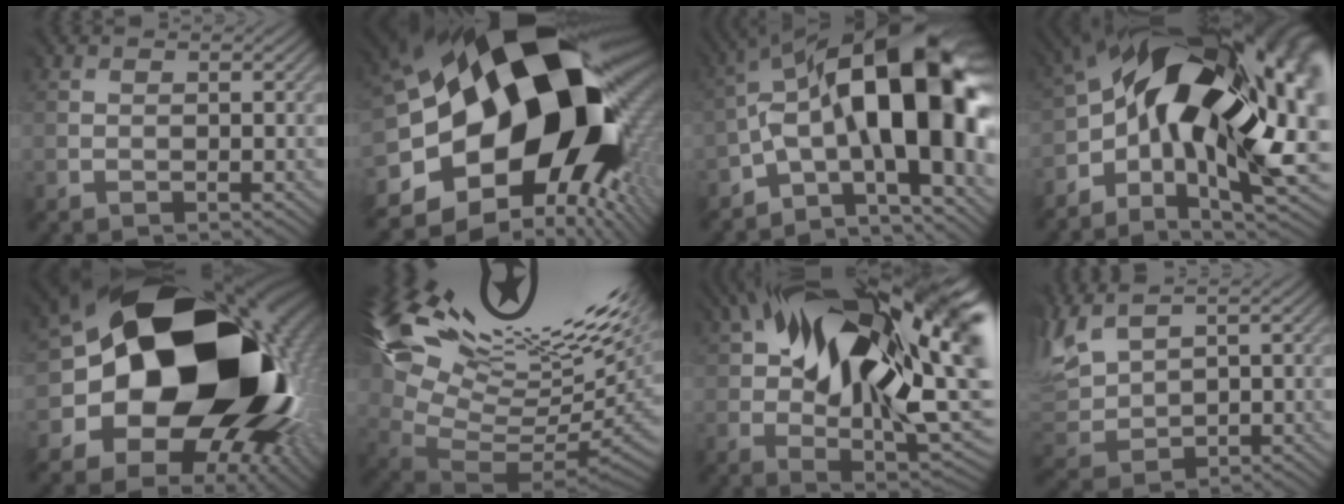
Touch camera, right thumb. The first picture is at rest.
{"total": 22.4, "force": [-0.2, 14.7, 16.9], "torque": [-0.332, -0.071, 0.011]}
{"total": 18.0, "force": [-2.1, 7.2, 16.4], "torque": [-0.241, 0.029, -0.043]}
{"total": 20.9, "force": [-0.4, 10.0, 18.4], "torque": [-0.319, -0.032, -0.001]}
{"total": 22.2, "force": [-0.4, 16.6, 14.7], "torque": [-0.268, -0.055, -0.002]}
{"total": 18.2, "force": [8.2, 6.2, 15.1], "torque": [-0.243, -0.002, 0.169]}
{"total": 22.4, "force": [6.6, 11.1, 18.4], "torque": [-0.332, 0.027, 0.113]}
{"total": 8.7, "force": [4.9, 4.8, 5.3], "torque": [-0.185, 0.021, 0.097]}